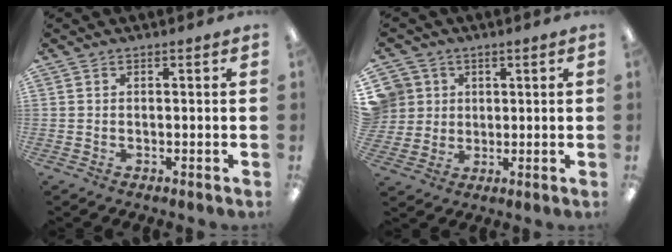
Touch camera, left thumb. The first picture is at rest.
{"total": 6.6, "force": [2.1, 6.2, -0.2], "torque": [-0.010, -0.002, 0.046]}